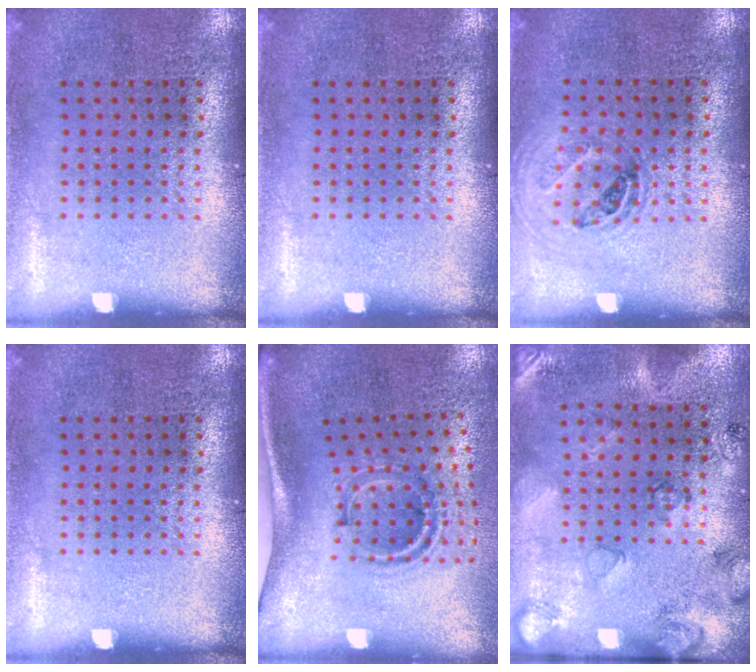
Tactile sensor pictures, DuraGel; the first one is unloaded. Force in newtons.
{"total": 0.0}
{"total": 1.1, "press": 1.0, "slide": 0.4}
{"total": 0.0}
{"total": 1.5, "press": 1.1, "slide": 1.0}
{"total": 2.6, "press": 1.8, "slide": 1.9}